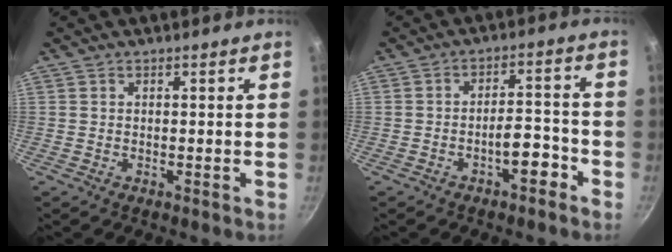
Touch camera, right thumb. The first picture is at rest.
{"total": 5.7, "force": [-3.3, 2.3, 4.1], "torque": [-0.043, 0.038, -0.043]}